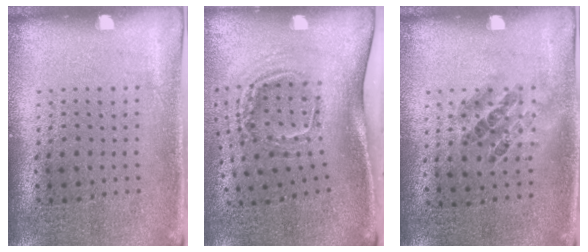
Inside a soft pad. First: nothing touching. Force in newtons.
{"total": 2.1, "press": 1.3, "slide": 1.6}
{"total": 0.9, "press": 0.6, "slide": 0.6}